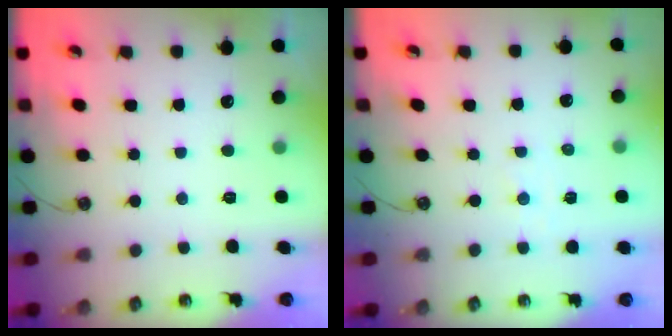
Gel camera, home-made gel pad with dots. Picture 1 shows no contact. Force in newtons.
{"total": 1.9, "press": 1.9, "slide": 0.3}